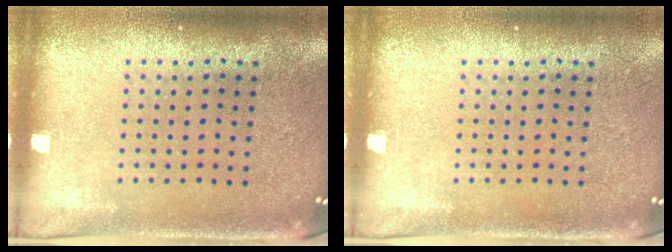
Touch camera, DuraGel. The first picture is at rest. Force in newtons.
{"total": 0.0}